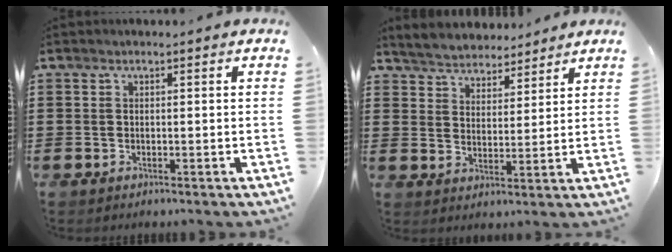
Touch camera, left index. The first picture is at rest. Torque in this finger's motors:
{"motor_torque": [0.21, -0.25, 0.11, 0.03]}